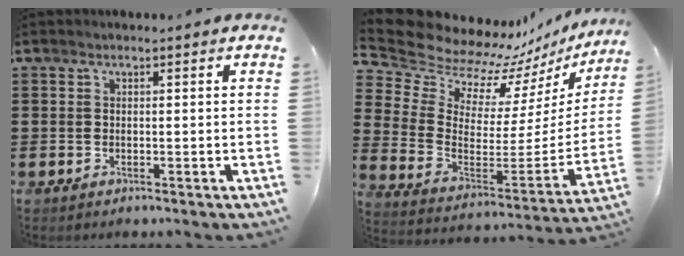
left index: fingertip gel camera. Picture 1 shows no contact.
{"total": 10.0, "force": [9.3, 3.4, 1.1], "torque": [-0.083, -0.084, 0.168]}